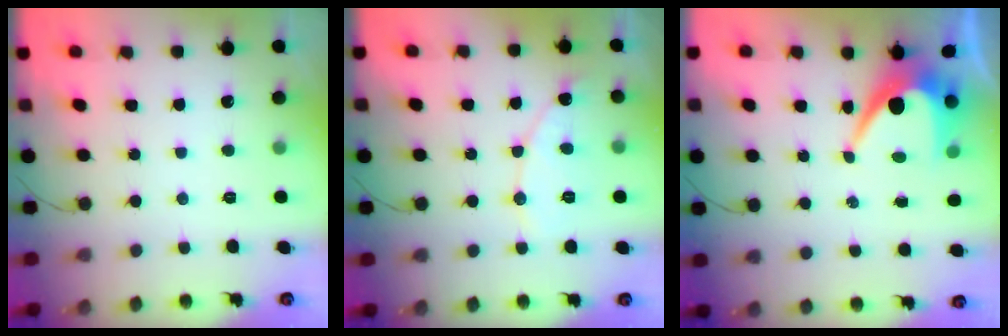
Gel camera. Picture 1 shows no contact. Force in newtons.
{"total": 7.8, "press": 7.8, "slide": 0.5}
{"total": 7.6, "press": 7.5, "slide": 0.7}